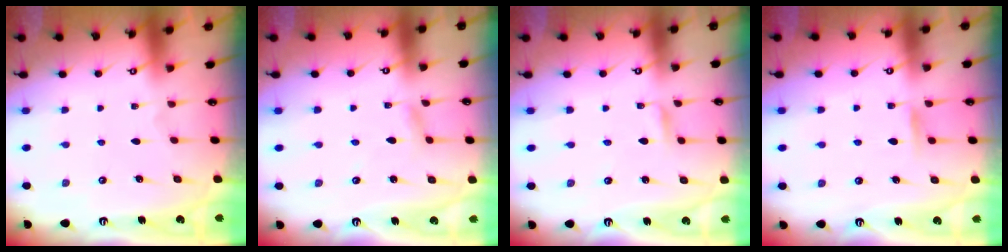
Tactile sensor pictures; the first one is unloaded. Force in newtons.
{"total": 1.6, "press": 1.5, "slide": 0.1}
{"total": 1.8, "press": 1.8, "slide": 0.3}
{"total": 6.2, "press": 6.1, "slide": 0.7}